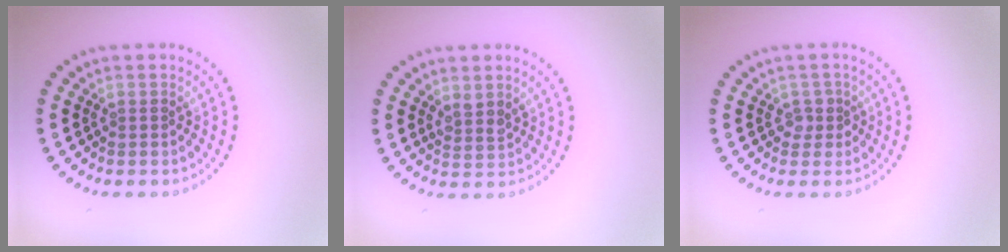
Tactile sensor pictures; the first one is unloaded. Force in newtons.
{"total": 1.4, "press": 1.1, "slide": 0.9}
{"total": 1.3, "press": 1.1, "slide": 0.7}